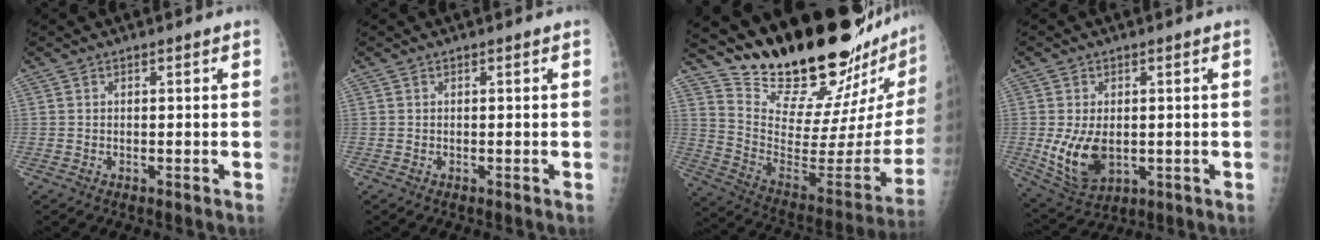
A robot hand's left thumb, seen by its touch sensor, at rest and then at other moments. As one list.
[{"total": 0.0}, {"total": 30.6, "force": [26.1, 5.6, 14.9], "torque": [-0.209, -0.195, 0.382]}, {"total": 9.4, "force": [-0.8, 6.1, 7.2], "torque": [-0.125, -0.015, 0.003]}]